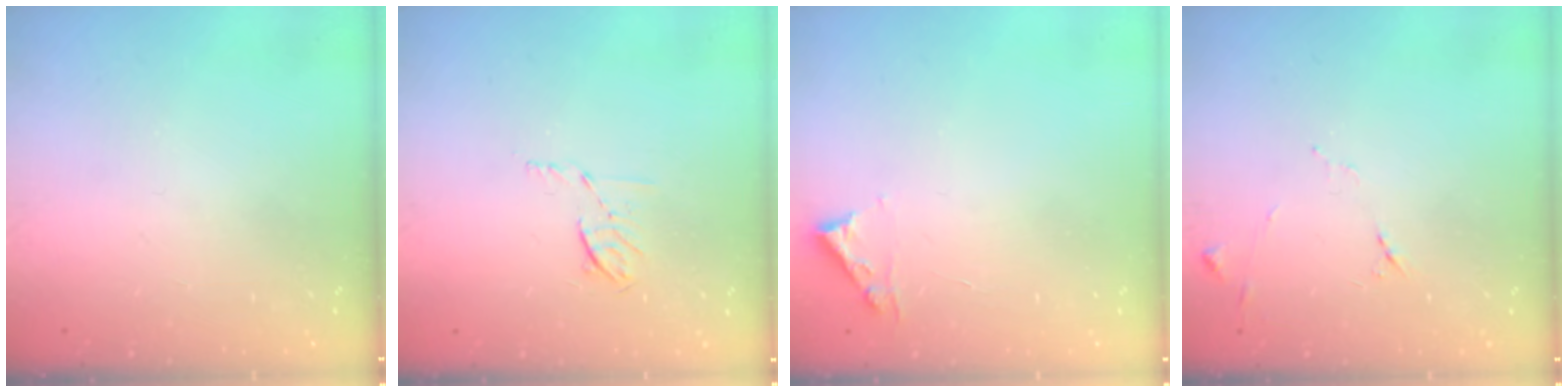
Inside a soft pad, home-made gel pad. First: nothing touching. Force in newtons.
{"total": 5.7, "press": 5.6, "slide": 1.2}
{"total": 4.5, "press": 4.4, "slide": 0.5}
{"total": 7.1, "press": 7.1, "slide": 0.7}